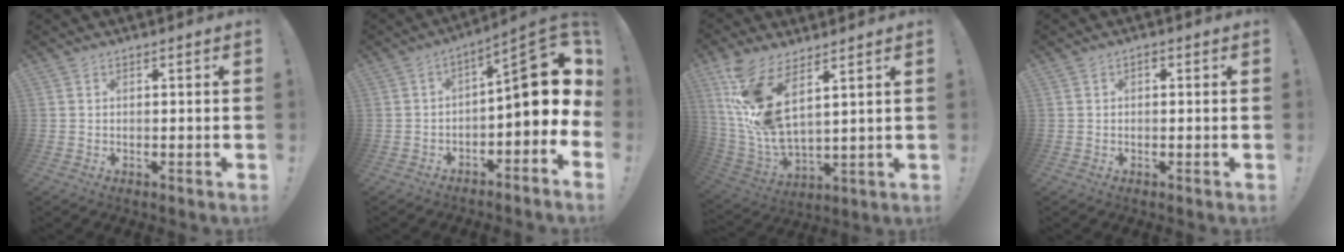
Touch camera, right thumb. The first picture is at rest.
{"total": 13.5, "force": [0.5, 4.2, 12.8], "torque": [-0.174, -0.003, 0.006]}
{"total": 13.8, "force": [7.7, 4.3, 10.6], "torque": [-0.209, -0.063, 0.134]}
{"total": 0.7, "force": [-0.3, 0.5, 0.4], "torque": [-0.014, 0.006, -0.007]}